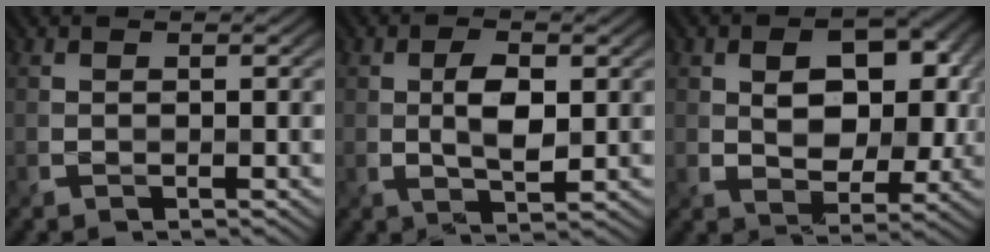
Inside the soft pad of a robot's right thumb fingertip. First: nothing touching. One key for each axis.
{"total": 4.4, "fx": 0.4, "fy": 2.0, "fz": 3.9, "tx": -0.073, "ty": -0.004, "tz": 0.007}
{"total": 8.9, "fx": 1.4, "fy": 5.9, "fz": 6.5, "tx": -0.097, "ty": -0.004, "tz": 0.021}